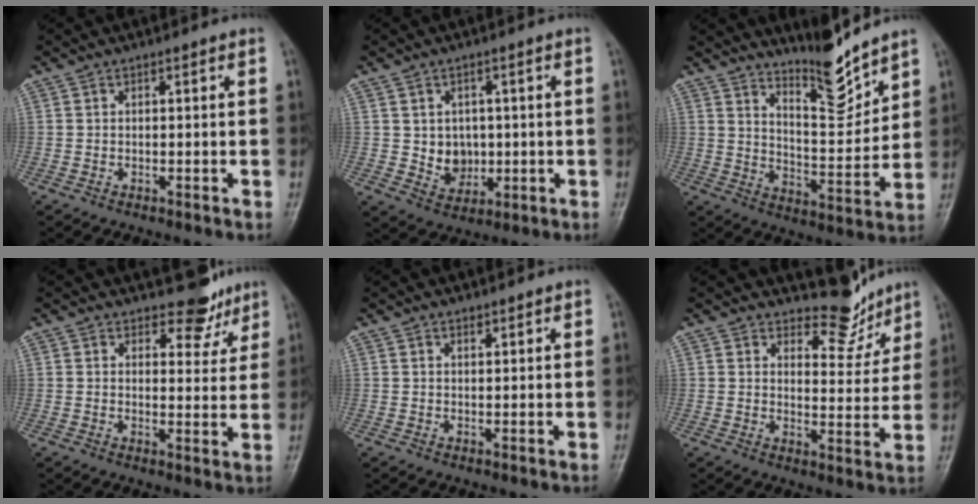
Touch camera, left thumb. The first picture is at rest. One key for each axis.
{"total": 6.0, "fx": 0.3, "fy": 5.1, "fz": 3.1, "tx": -0.016, "ty": -0.004, "tz": 0.016}
{"total": 9.7, "fx": 8.5, "fy": 1.6, "fz": 4.2, "tx": -0.051, "ty": -0.076, "tz": 0.151}
{"total": 5.8, "fx": 4.7, "fy": 3.0, "fz": 1.6, "tx": 0.009, "ty": -0.036, "tz": 0.061}
{"total": 1.0, "fx": 0.8, "fy": 0.5, "fz": 0.4, "tx": -0.001, "ty": -0.005, "tz": 0.012}
{"total": 7.1, "fx": 6.3, "fy": 2.9, "fz": 1.2, "tx": 0.013, "ty": -0.059, "tz": 0.094}